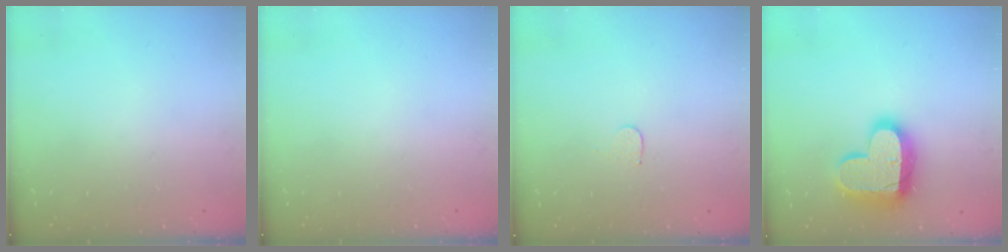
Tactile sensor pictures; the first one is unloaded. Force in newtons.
{"total": 0.0}
{"total": 3.7, "press": 3.7, "slide": 0.3}
{"total": 18.0, "press": 18.0, "slide": 1.3}